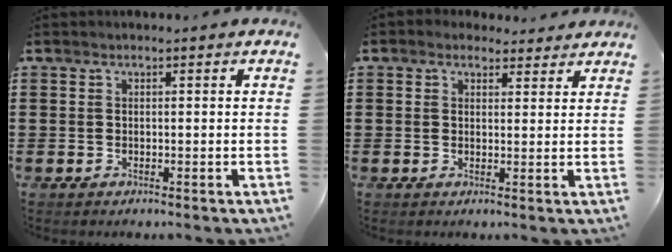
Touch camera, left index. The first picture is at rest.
{"total": 2.2, "force": [1.9, 1.1, 0.3], "torque": [-0.005, 0.000, 0.032]}